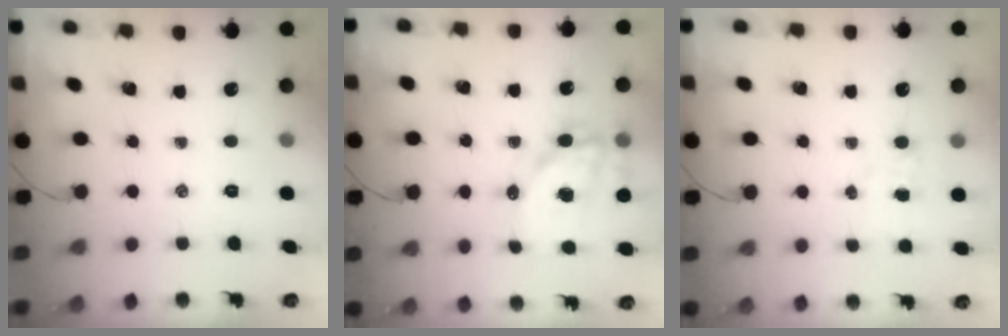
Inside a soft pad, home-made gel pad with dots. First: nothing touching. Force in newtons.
{"total": 14.5, "press": 14.2, "slide": 3.2}
{"total": 3.7, "press": 3.5, "slide": 1.1}